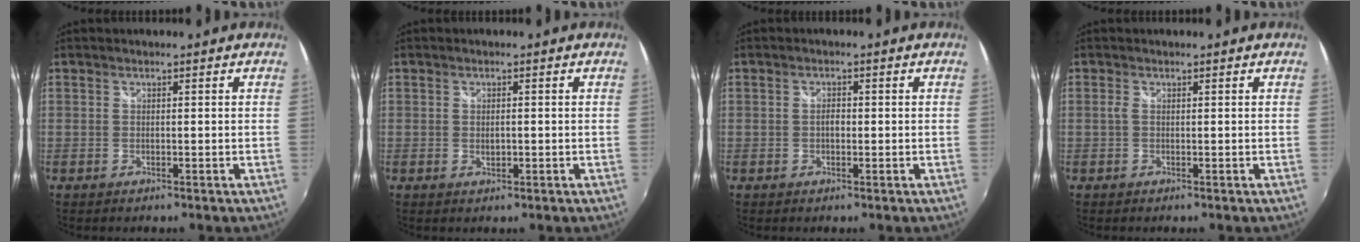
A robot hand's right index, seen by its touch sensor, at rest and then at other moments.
{"total": 1.5, "force": [-0.2, 1.0, 1.1], "torque": [-0.017, -0.002, -0.002]}
{"total": 1.4, "force": [-0.2, 1.0, 1.0], "torque": [-0.017, 0.004, -0.005]}
{"total": 0.7, "force": [0.0, 0.2, 0.6], "torque": [-0.015, 0.000, -0.003]}